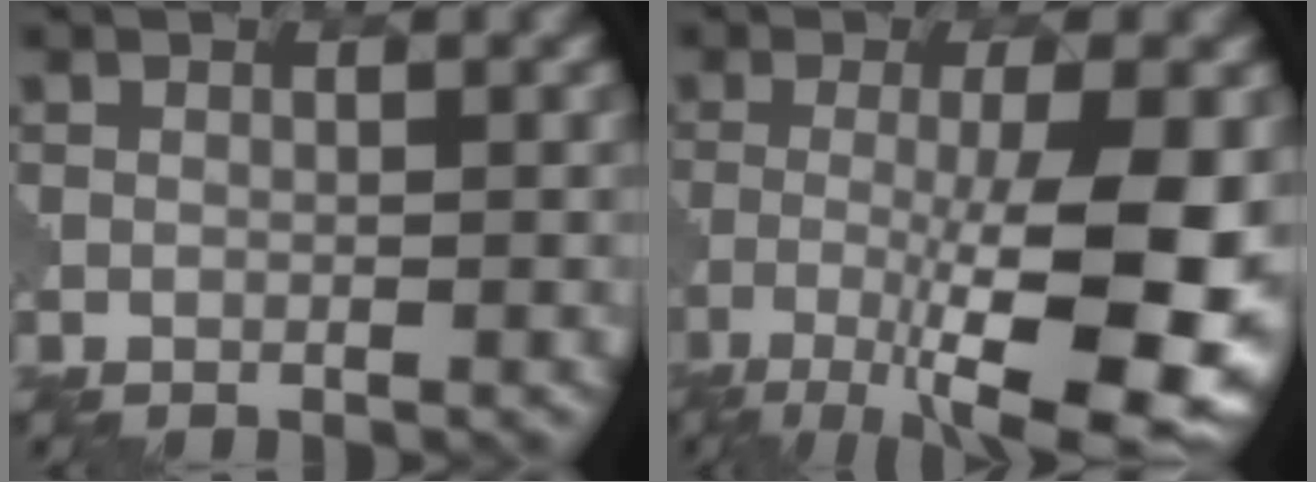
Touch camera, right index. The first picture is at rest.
{"total": 11.2, "force": [-3.4, 2.5, 10.4], "torque": [-0.171, -0.012, -0.051]}